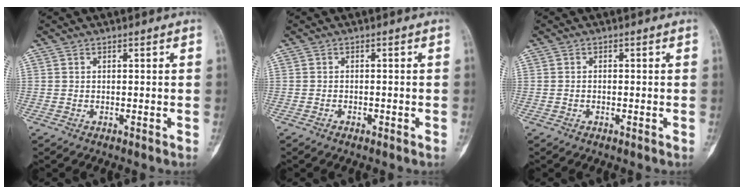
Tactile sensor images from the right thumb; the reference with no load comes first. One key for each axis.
{"total": 0.8, "fx": -0.6, "fy": 0.5, "fz": 0.4, "tx": -0.010, "ty": 0.004, "tz": -0.009}
{"total": 0.5, "fx": -0.2, "fy": 0.4, "fz": 0.3, "tx": -0.006, "ty": 0.002, "tz": -0.006}